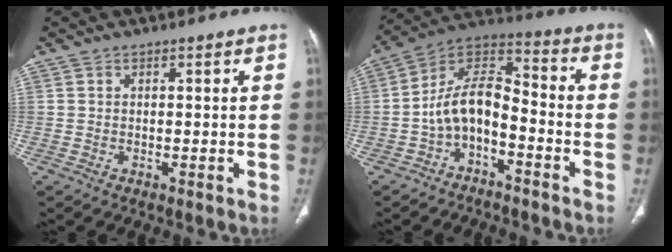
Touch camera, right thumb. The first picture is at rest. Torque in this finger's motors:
{"motor_torque": [0.00, 0.08, -0.09, -0.06, 0.02]}